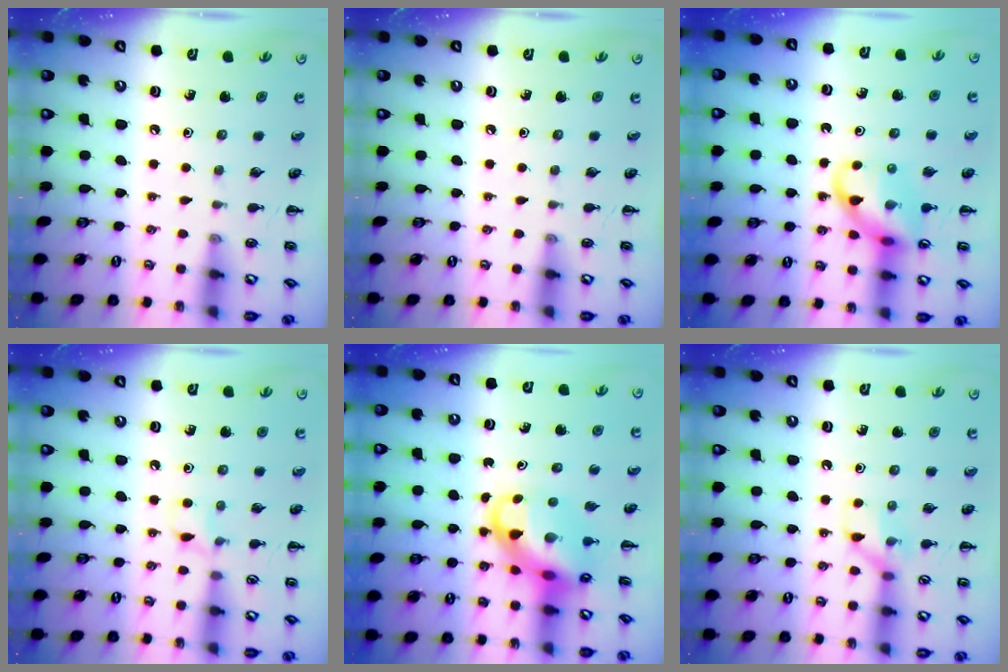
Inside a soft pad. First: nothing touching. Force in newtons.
{"total": 0.0}
{"total": 12.0, "press": 11.9, "slide": 1.6}
{"total": 6.2, "press": 5.9, "slide": 1.9}
{"total": 10.0, "press": 9.6, "slide": 2.7}
{"total": 7.7, "press": 7.7, "slide": 0.6}